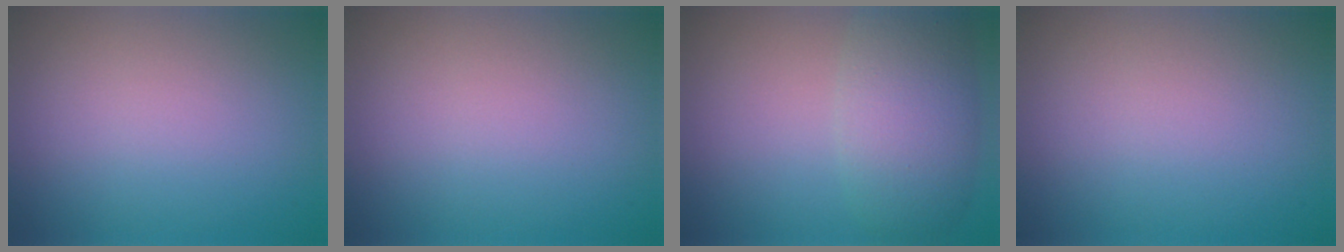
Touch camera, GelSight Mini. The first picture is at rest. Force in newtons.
{"total": 0.0}
{"total": 5.6, "press": 5.6, "slide": 0.4}
{"total": 0.0}